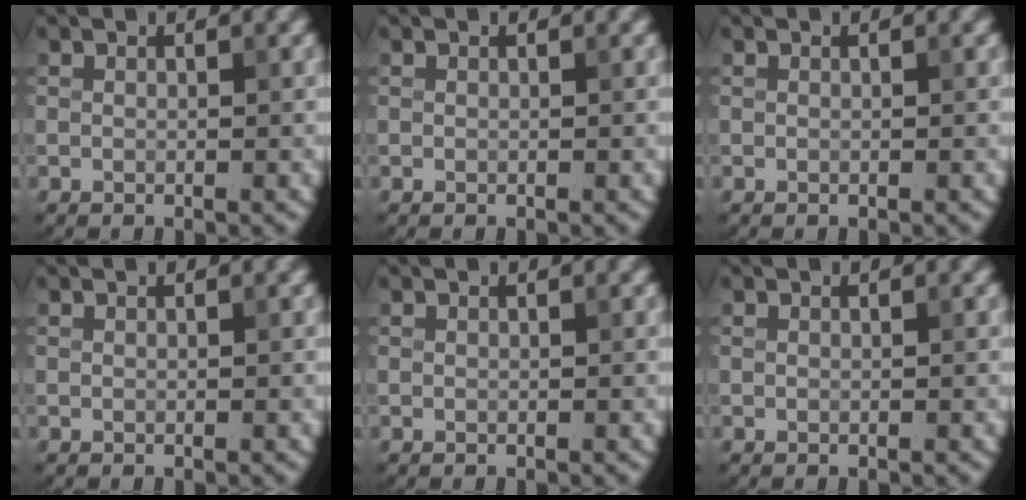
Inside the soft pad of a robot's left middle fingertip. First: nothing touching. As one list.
[{"total": 0.0}, {"total": 0.0}, {"total": 0.0}, {"total": 0.0}, {"total": 0.0}]